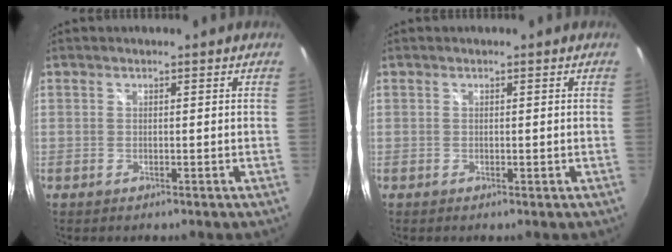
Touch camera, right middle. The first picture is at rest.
{"total": 0.0}